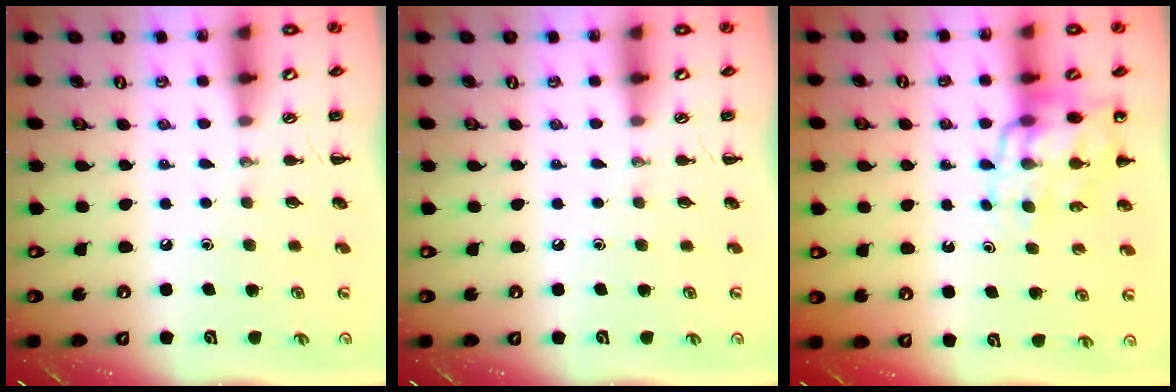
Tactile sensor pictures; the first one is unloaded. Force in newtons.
{"total": 0.0}
{"total": 15.0, "press": 14.5, "slide": 3.7}